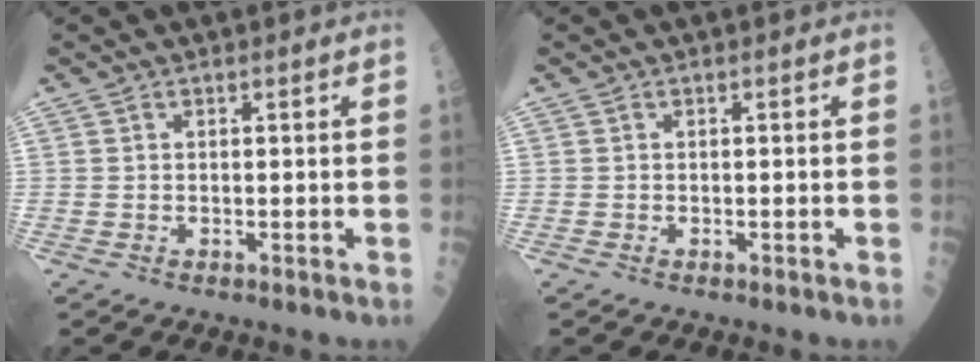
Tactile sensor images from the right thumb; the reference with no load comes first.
{"total": 0.0}